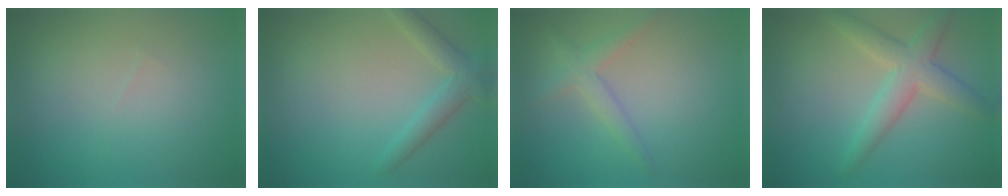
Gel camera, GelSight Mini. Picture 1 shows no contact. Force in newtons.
{"total": 2.6, "press": 2.6, "slide": 0.1}
{"total": 2.2, "press": 2.2, "slide": 0.1}
{"total": 4.1, "press": 4.1, "slide": 0.1}